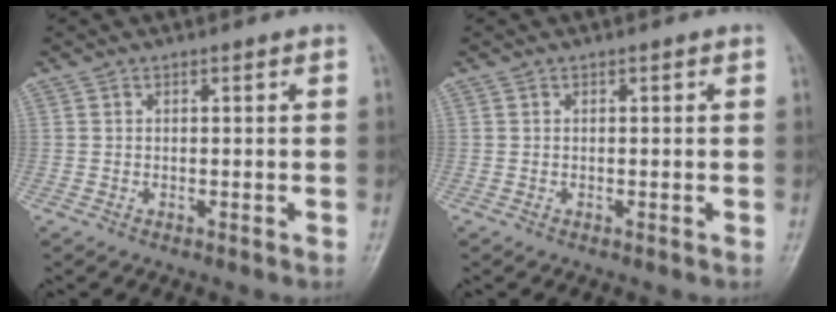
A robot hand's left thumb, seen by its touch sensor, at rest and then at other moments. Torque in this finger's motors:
{"motor_torque": [0.00, 0.00, 0.00, 0.00, 0.00]}